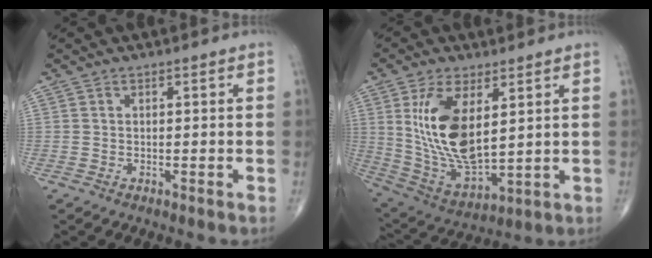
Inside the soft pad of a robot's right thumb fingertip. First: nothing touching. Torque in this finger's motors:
{"motor_torque": [-0.32, 2.53, 1.70, 0.64, 0.21]}